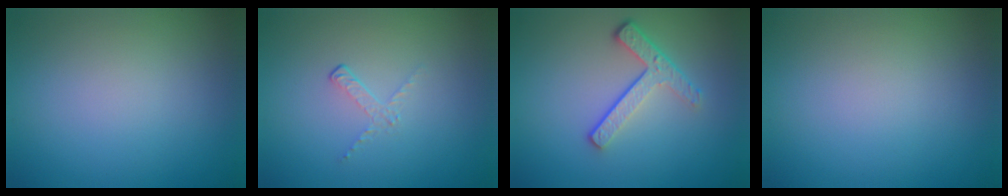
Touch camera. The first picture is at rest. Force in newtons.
{"total": 1.1, "press": 0.4, "slide": 1.1}
{"total": 3.7, "press": 2.7, "slide": 2.5}
{"total": 0.0}